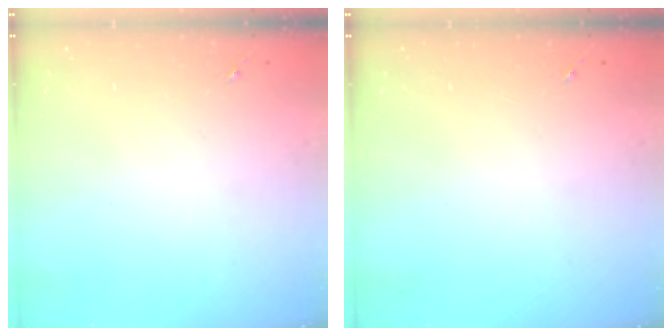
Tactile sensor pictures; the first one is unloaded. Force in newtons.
{"total": 0.0}